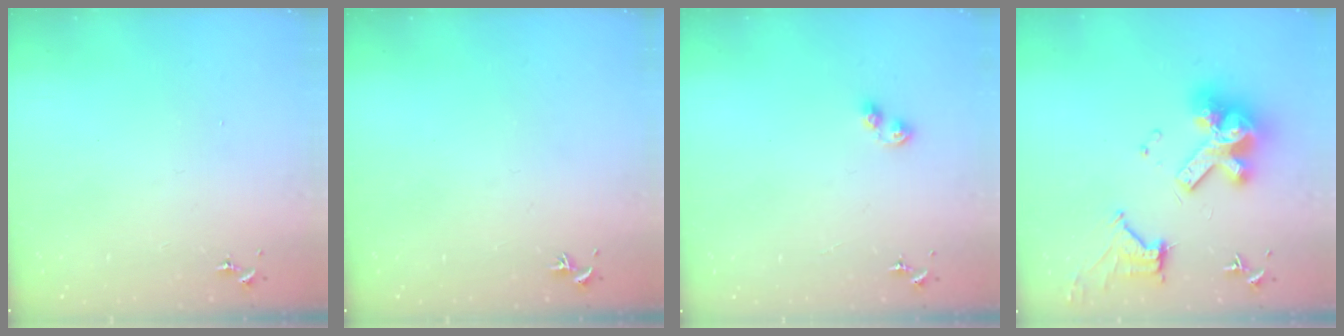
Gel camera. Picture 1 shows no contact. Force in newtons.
{"total": 0.0}
{"total": 3.6, "press": 3.6, "slide": 0.6}
{"total": 17.8, "press": 17.7, "slide": 1.9}